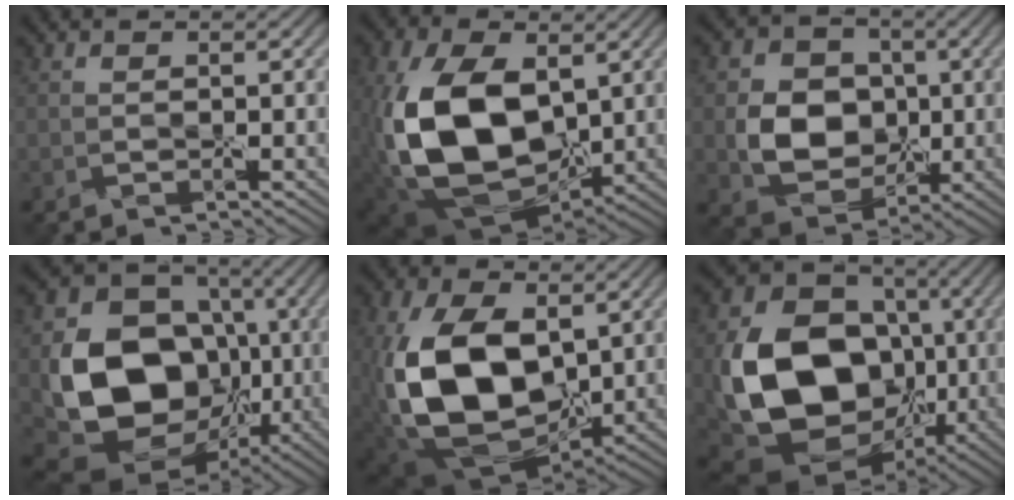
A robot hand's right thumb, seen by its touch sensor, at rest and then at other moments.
{"total": 13.4, "force": [0.4, 8.8, 10.1], "torque": [-0.234, -0.013, 0.014]}
{"total": 6.8, "force": [0.0, 5.9, 3.4], "torque": [-0.076, 0.002, -0.009]}
{"total": 13.6, "force": [-1.2, 11.4, 7.3], "torque": [-0.141, -0.036, -0.020]}
{"total": 13.5, "force": [0.3, 8.9, 10.2], "torque": [-0.231, -0.015, 0.013]}
{"total": 14.9, "force": [-1.3, 11.9, 8.9], "torque": [-0.189, -0.028, -0.024]}